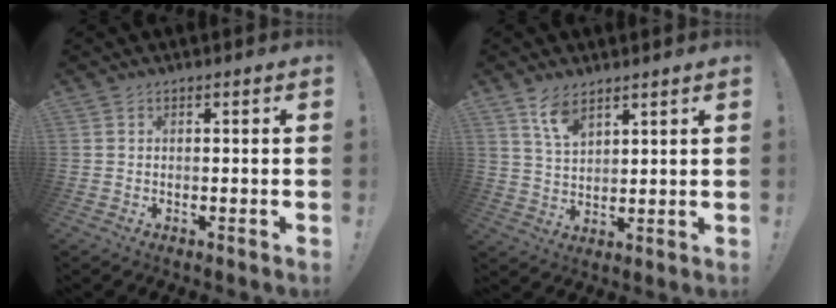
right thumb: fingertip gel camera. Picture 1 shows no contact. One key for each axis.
{"total": 7.8, "fx": 5.6, "fy": 3.6, "fz": 4.1, "tx": -0.073, "ty": -0.027, "tz": 0.102}